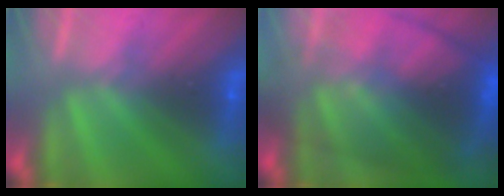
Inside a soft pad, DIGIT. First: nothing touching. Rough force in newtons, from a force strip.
{"total": 6.9}